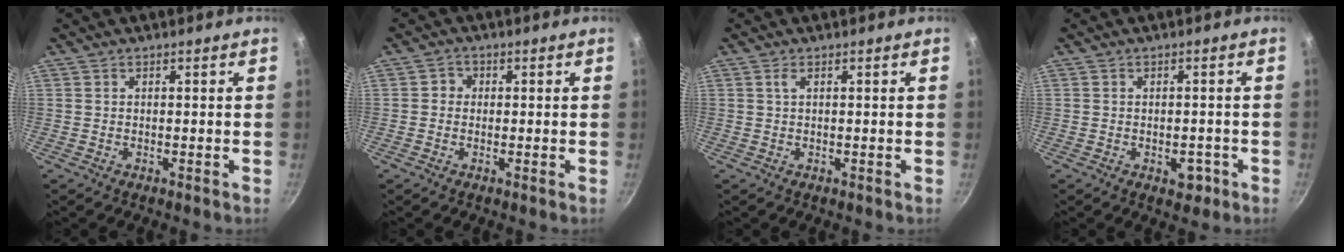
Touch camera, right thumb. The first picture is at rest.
{"total": 2.1, "force": [-0.1, 2.0, 0.6], "torque": [0.002, 0.003, -0.009]}
{"total": 0.9, "force": [0.3, 0.2, 0.8], "torque": [-0.017, 0.002, 0.007]}
{"total": 3.5, "force": [-1.4, 2.2, 2.3], "torque": [-0.011, 0.014, -0.011]}